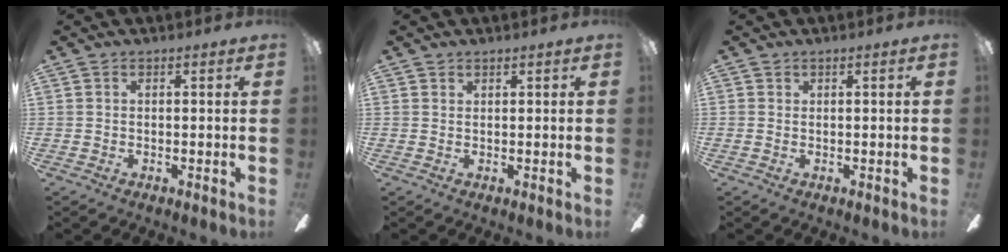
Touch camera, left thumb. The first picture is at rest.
{"total": 0.7, "force": [0.7, 0.1, 0.1], "torque": [-0.002, 0.000, 0.012]}
{"total": 0.8, "force": [0.0, 0.0, 0.8], "torque": [-0.014, -0.003, 0.001]}